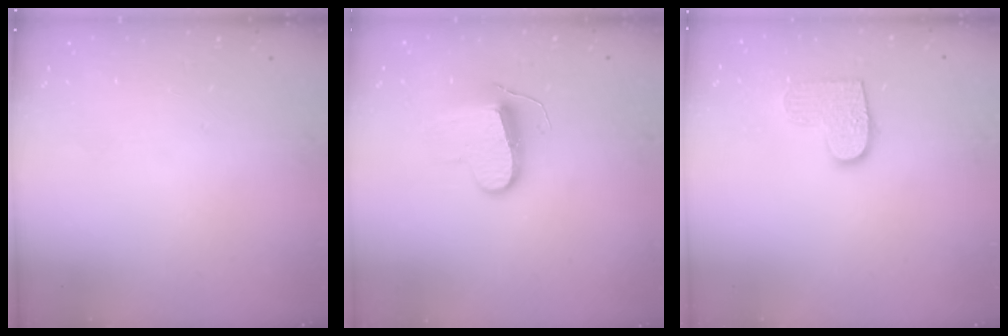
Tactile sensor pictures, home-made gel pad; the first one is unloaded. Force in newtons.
{"total": 10.6, "press": 10.6, "slide": 0.2}
{"total": 9.3, "press": 9.3, "slide": 0.3}